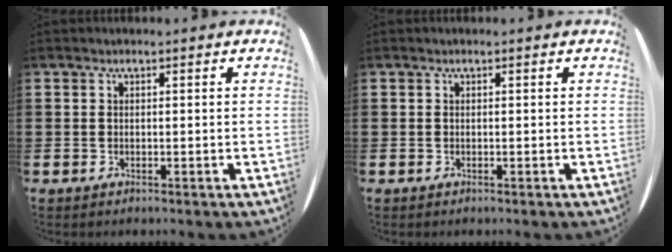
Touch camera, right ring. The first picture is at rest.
{"total": 0.0}